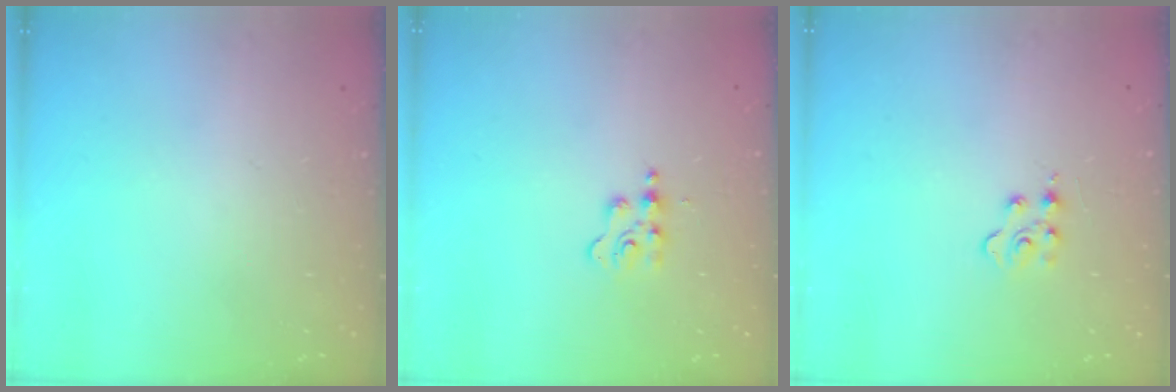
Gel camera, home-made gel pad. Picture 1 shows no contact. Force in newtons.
{"total": 3.3, "press": 3.3, "slide": 0.4}
{"total": 3.2, "press": 3.2, "slide": 0.5}